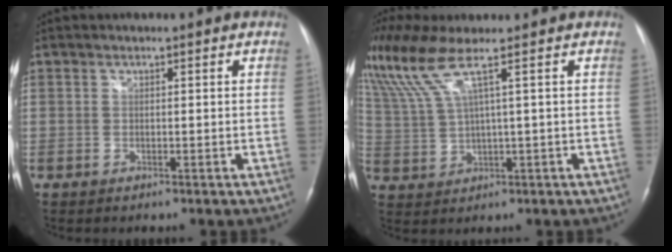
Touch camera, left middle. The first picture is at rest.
{"total": 7.6, "force": [4.9, -0.8, 5.7], "torque": [-0.139, 0.013, 0.111]}